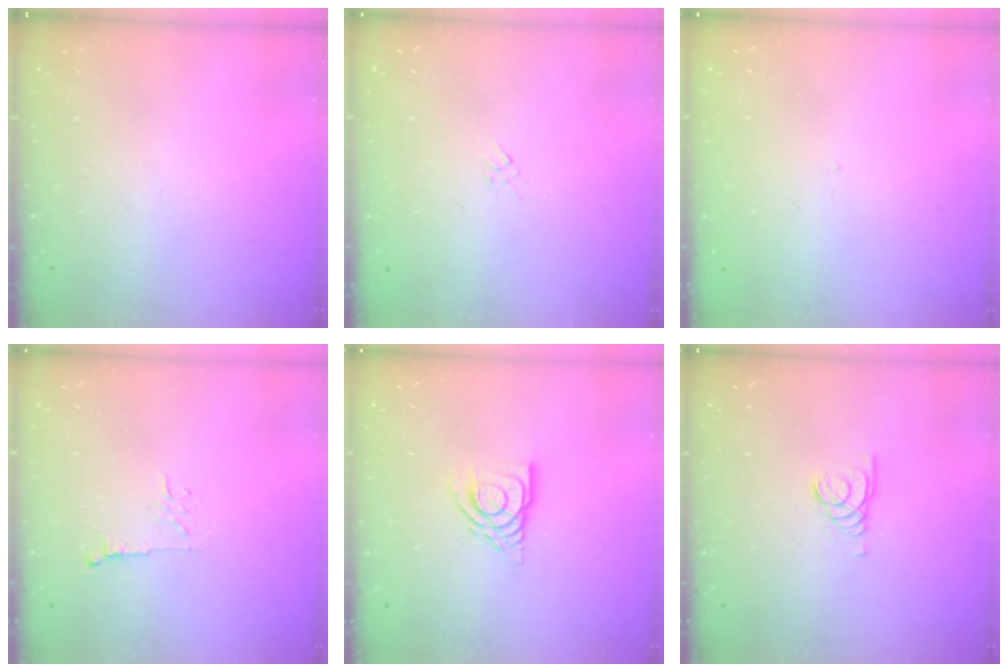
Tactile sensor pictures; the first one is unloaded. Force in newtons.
{"total": 2.3, "press": 2.2, "slide": 0.6}
{"total": 0.0}
{"total": 5.4, "press": 5.3, "slide": 0.7}
{"total": 10.5, "press": 10.4, "slide": 1.3}
{"total": 1.5, "press": 1.5, "slide": 0.1}